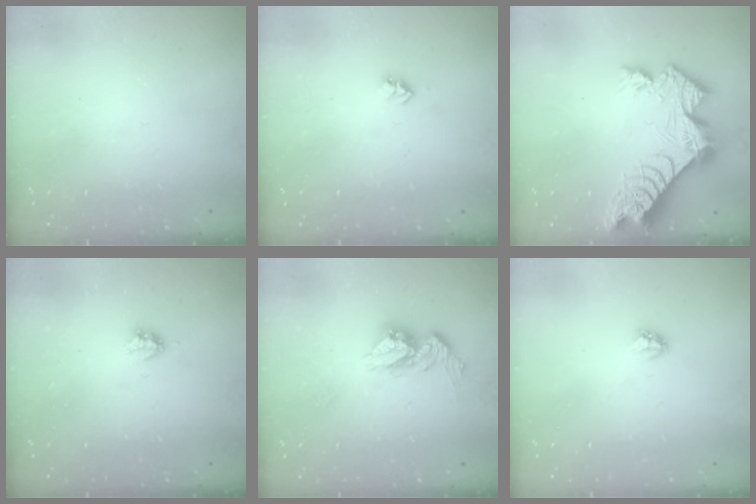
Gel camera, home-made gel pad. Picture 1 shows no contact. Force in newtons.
{"total": 2.7, "press": 2.7, "slide": 0.4}
{"total": 13.2, "press": 13.2, "slide": 1.0}
{"total": 2.9, "press": 2.9, "slide": 0.5}
{"total": 10.7, "press": 10.6, "slide": 1.0}
{"total": 2.8, "press": 2.8, "slide": 0.3}